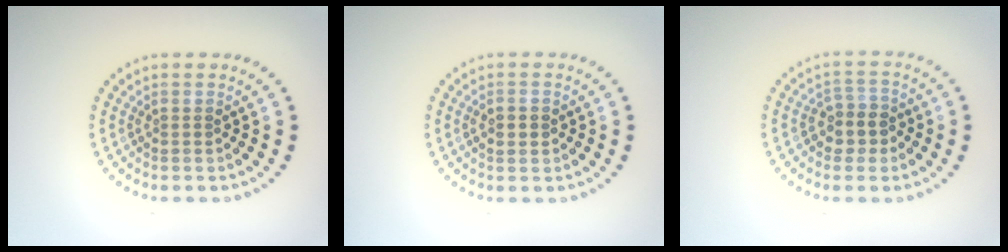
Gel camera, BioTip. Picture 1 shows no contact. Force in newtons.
{"total": 1.9, "press": 1.9, "slide": 0.1}
{"total": 2.5, "press": 2.2, "slide": 1.0}